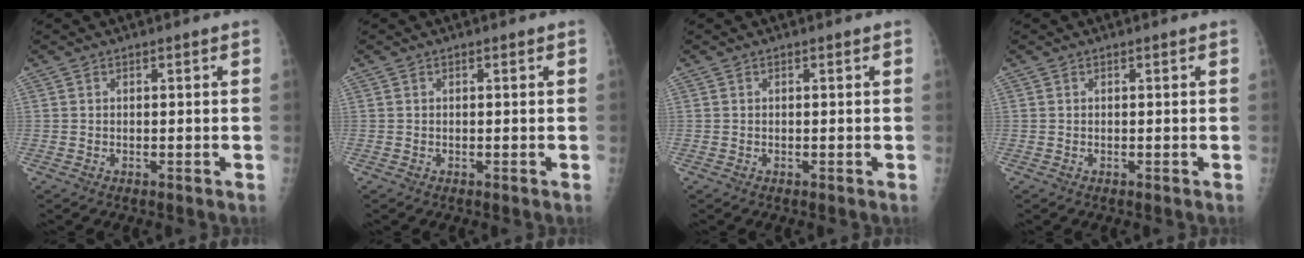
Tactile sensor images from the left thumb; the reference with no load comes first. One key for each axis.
{"total": 0.0}
{"total": 0.0}
{"total": 0.0}